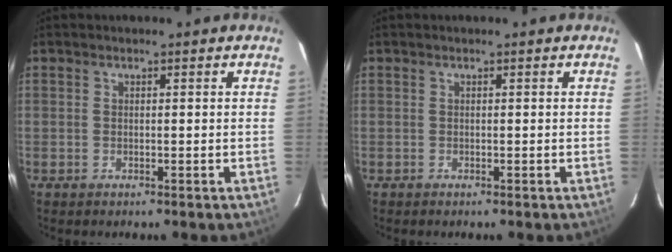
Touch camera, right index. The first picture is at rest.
{"total": 0.0}